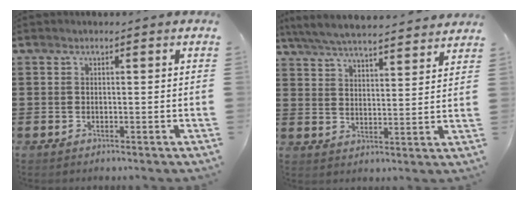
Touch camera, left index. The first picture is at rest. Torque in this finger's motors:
{"motor_torque": [2.14, 0.00, 0.41, 0.09]}